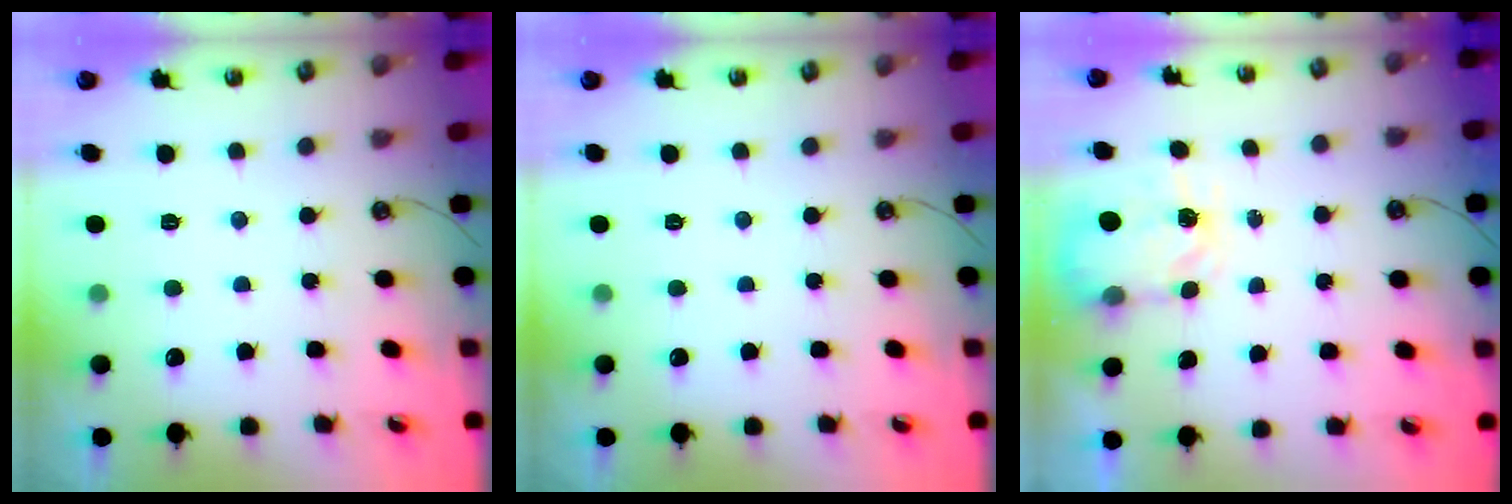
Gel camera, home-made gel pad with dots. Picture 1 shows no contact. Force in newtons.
{"total": 0.0}
{"total": 3.6, "press": 3.6, "slide": 0.6}